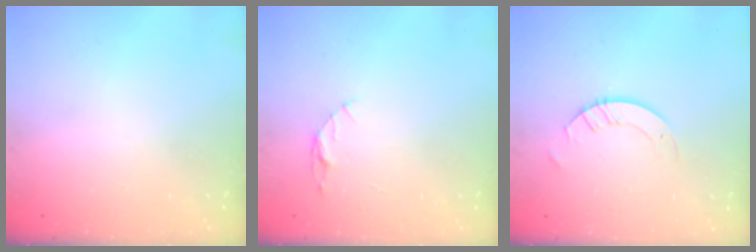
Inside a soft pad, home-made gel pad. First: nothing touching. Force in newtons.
{"total": 4.3, "press": 4.3, "slide": 0.5}
{"total": 3.5, "press": 3.5, "slide": 0.3}